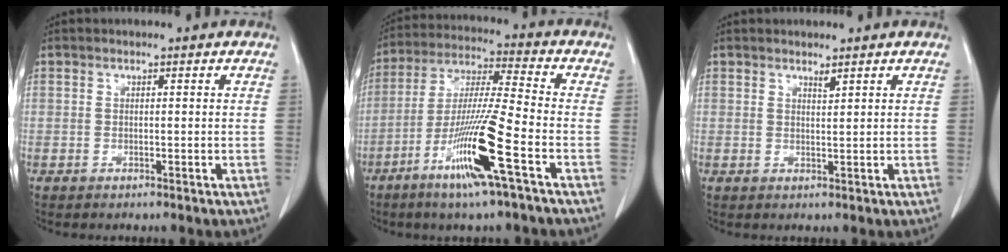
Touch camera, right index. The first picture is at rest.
{"total": 13.9, "force": [-6.5, -0.8, 12.2], "torque": [-0.244, -0.019, -0.125]}
{"total": 0.9, "force": [0.8, -0.1, 0.4], "torque": [-0.009, -0.007, 0.015]}